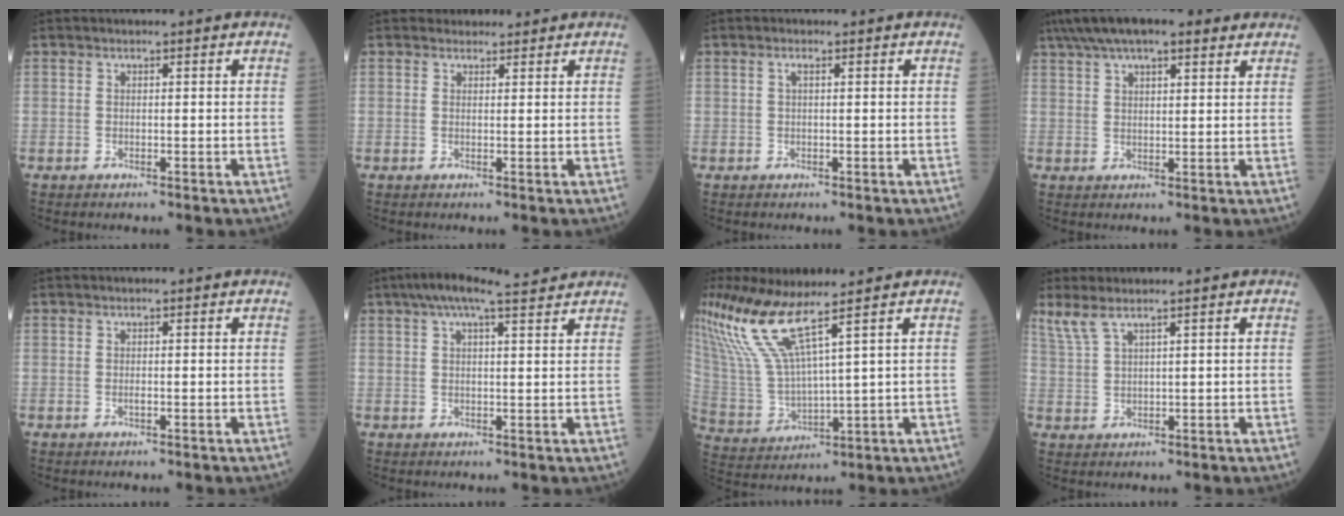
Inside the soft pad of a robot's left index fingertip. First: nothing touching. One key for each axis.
{"total": 1.5, "fx": 1.4, "fy": 0.6, "fz": -0.1, "tx": -0.002, "ty": 0.007, "tz": 0.021}
{"total": 0.8, "fx": 0.3, "fy": 0.1, "fz": 0.8, "tx": -0.018, "ty": 0.003, "tz": 0.004}
{"total": 12.6, "fx": 9.1, "fy": 3.5, "fz": 7.9, "tx": -0.145, "ty": 0.054, "tz": 0.145}
{"total": 0.0}
{"total": 8.9, "fx": 7.3, "fy": 0.5, "fz": 5.0, "tx": -0.086, "ty": 0.035, "tz": 0.102}
{"total": 10.7, "fx": 7.1, "fy": -0.6, "fz": 8.0, "tx": -0.188, "ty": -0.002, "tz": 0.151}
{"total": 3.4, "fx": 2.7, "fy": 0.0, "fz": 2.0, "tx": -0.060, "ty": 0.011, "tz": 0.066}